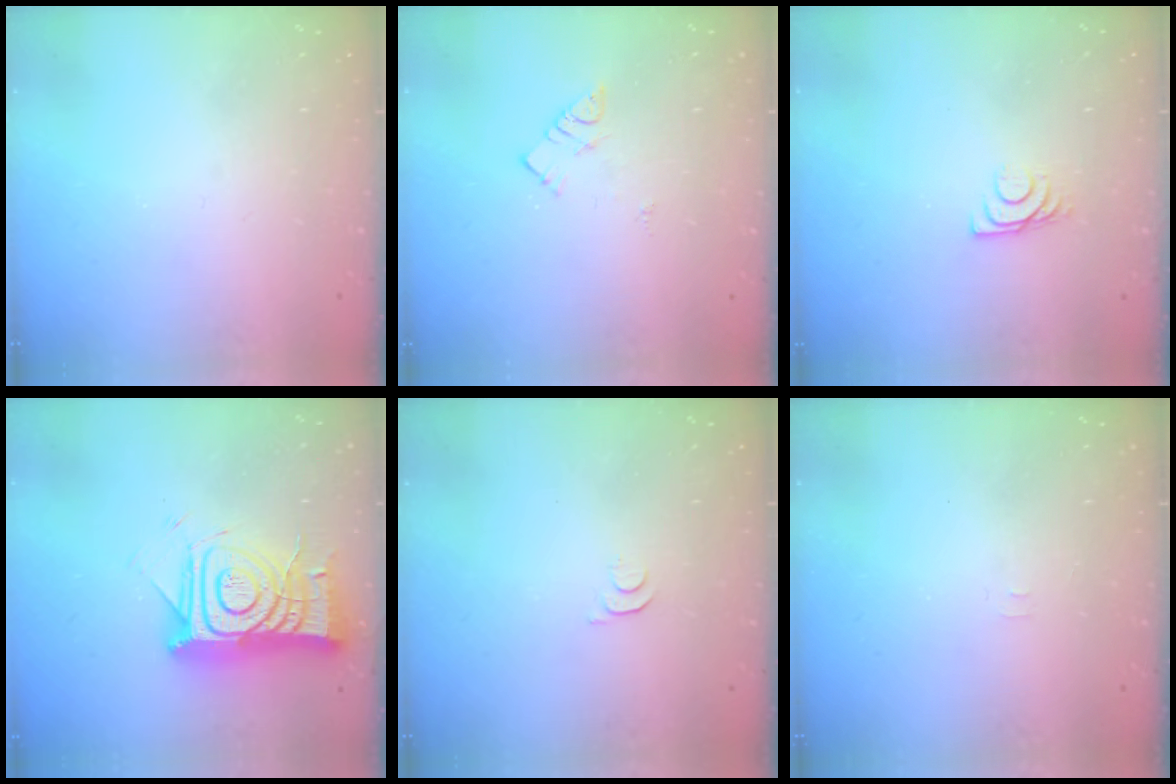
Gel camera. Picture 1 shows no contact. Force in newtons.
{"total": 5.6, "press": 5.6, "slide": 0.1}
{"total": 5.4, "press": 5.3, "slide": 0.7}
{"total": 16.3, "press": 16.3, "slide": 1.5}
{"total": 3.3, "press": 3.2, "slide": 0.4}
{"total": 3.4, "press": 3.3, "slide": 0.4}